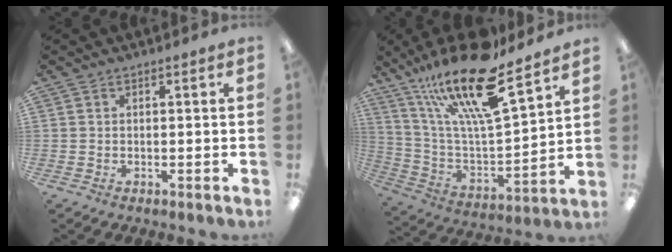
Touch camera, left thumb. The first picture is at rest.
{"total": 23.3, "force": [16.7, 6.4, 15.0], "torque": [-0.273, -0.101, 0.279]}